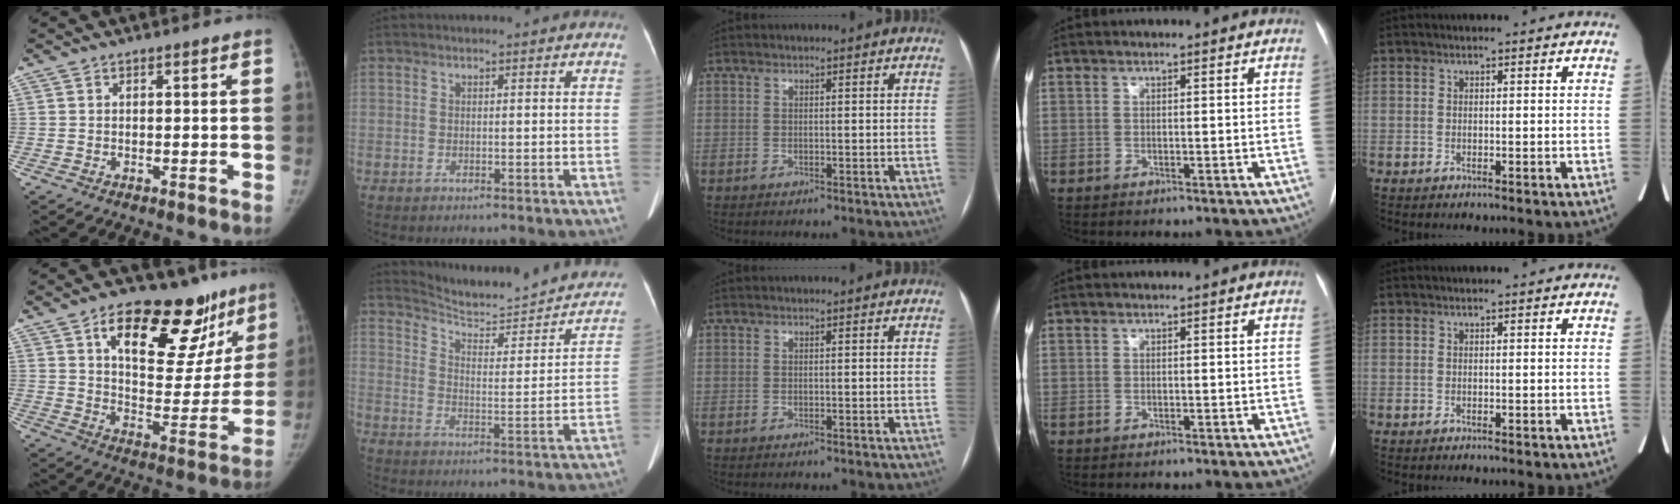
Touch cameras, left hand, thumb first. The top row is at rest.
{"thumb": {"total": 25.4, "force": [14.2, 12.2, 17.2], "torque": [-0.190, -0.035, 0.211]}, "index": {"total": 21.3, "force": [19.4, 3.5, 8.2], "torque": [-0.112, -0.042, 0.245]}}